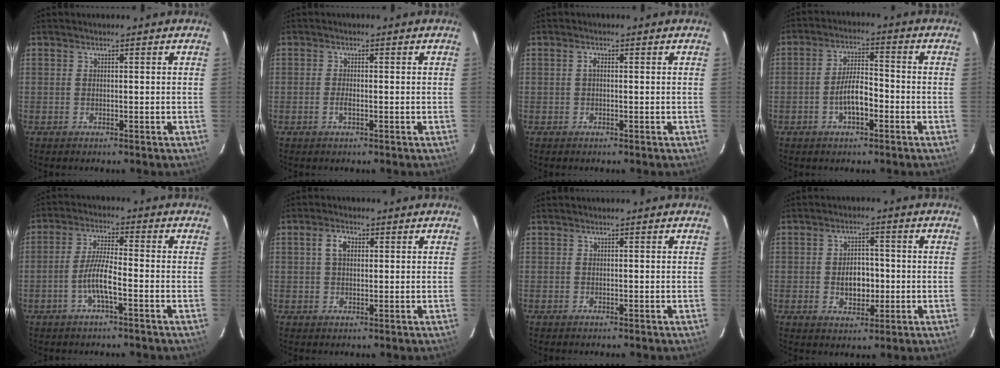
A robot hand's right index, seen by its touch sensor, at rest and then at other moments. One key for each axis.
{"total": 1.7, "fx": -0.7, "fy": 0.5, "fz": 1.4, "tx": -0.030, "ty": 0.000, "tz": -0.013}
{"total": 1.0, "fx": 0.0, "fy": 0.5, "fz": 0.8, "tx": -0.017, "ty": 0.005, "tz": -0.002}
{"total": 6.1, "fx": -2.5, "fy": 2.3, "fz": 5.1, "tx": -0.102, "ty": 0.009, "tz": -0.040}
{"total": 5.8, "fx": -2.5, "fy": 0.6, "fz": 5.2, "tx": -0.110, "ty": 0.005, "tz": -0.049}
{"total": 3.5, "fx": 1.0, "fy": 2.2, "fz": 2.6, "tx": -0.048, "ty": 0.011, "tz": 0.018}
{"total": 0.0}
{"total": 6.0, "fx": -0.8, "fy": 4.1, "fz": 4.3, "tx": -0.079, "ty": 0.006, "tz": -0.006}